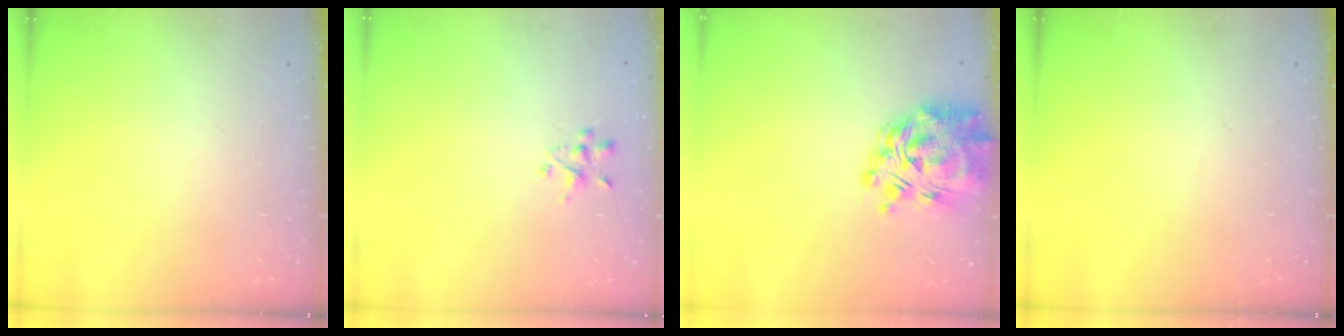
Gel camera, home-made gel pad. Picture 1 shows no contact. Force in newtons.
{"total": 2.2, "press": 2.0, "slide": 1.0}
{"total": 10.7, "press": 9.8, "slide": 4.2}
{"total": 0.0}